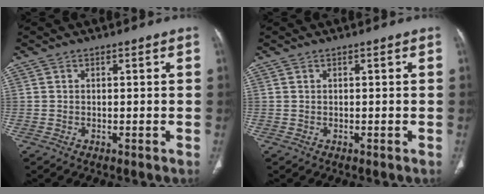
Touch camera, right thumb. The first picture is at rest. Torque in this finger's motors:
{"motor_torque": [0.19, 0.02, 0.12, -0.11, -0.03]}